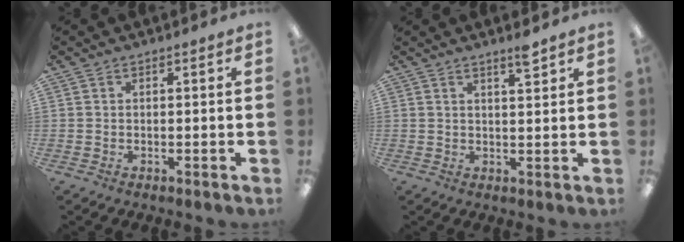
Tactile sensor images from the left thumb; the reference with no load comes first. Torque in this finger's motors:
{"motor_torque": [-0.11, 0.05, -0.30, 0.06, 0.03]}